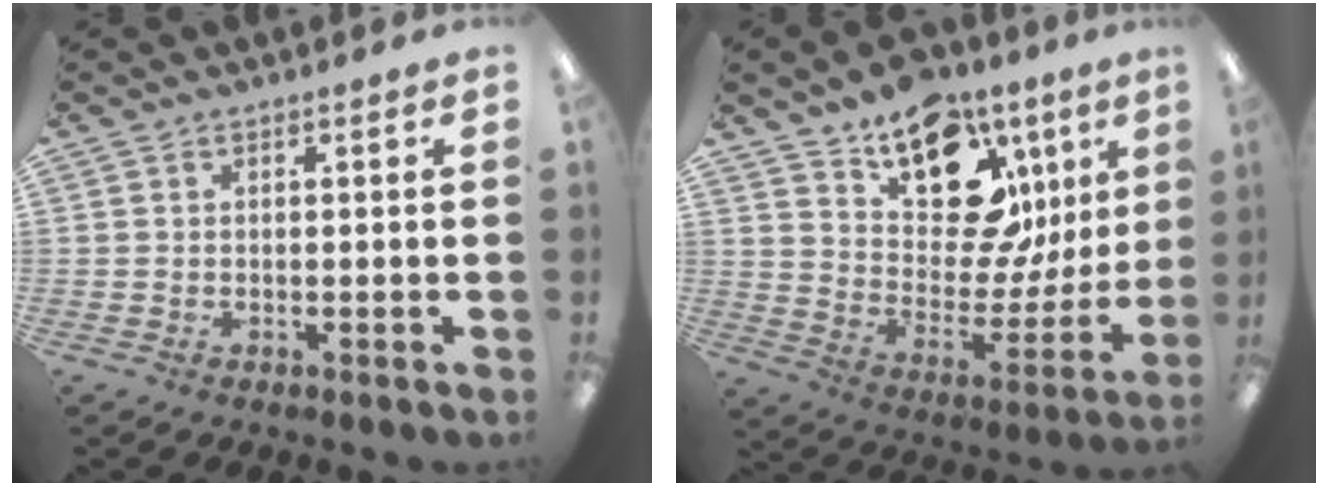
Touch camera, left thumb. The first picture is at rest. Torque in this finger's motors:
{"motor_torque": [2.00, 3.06, 1.29, -1.48, 0.08]}